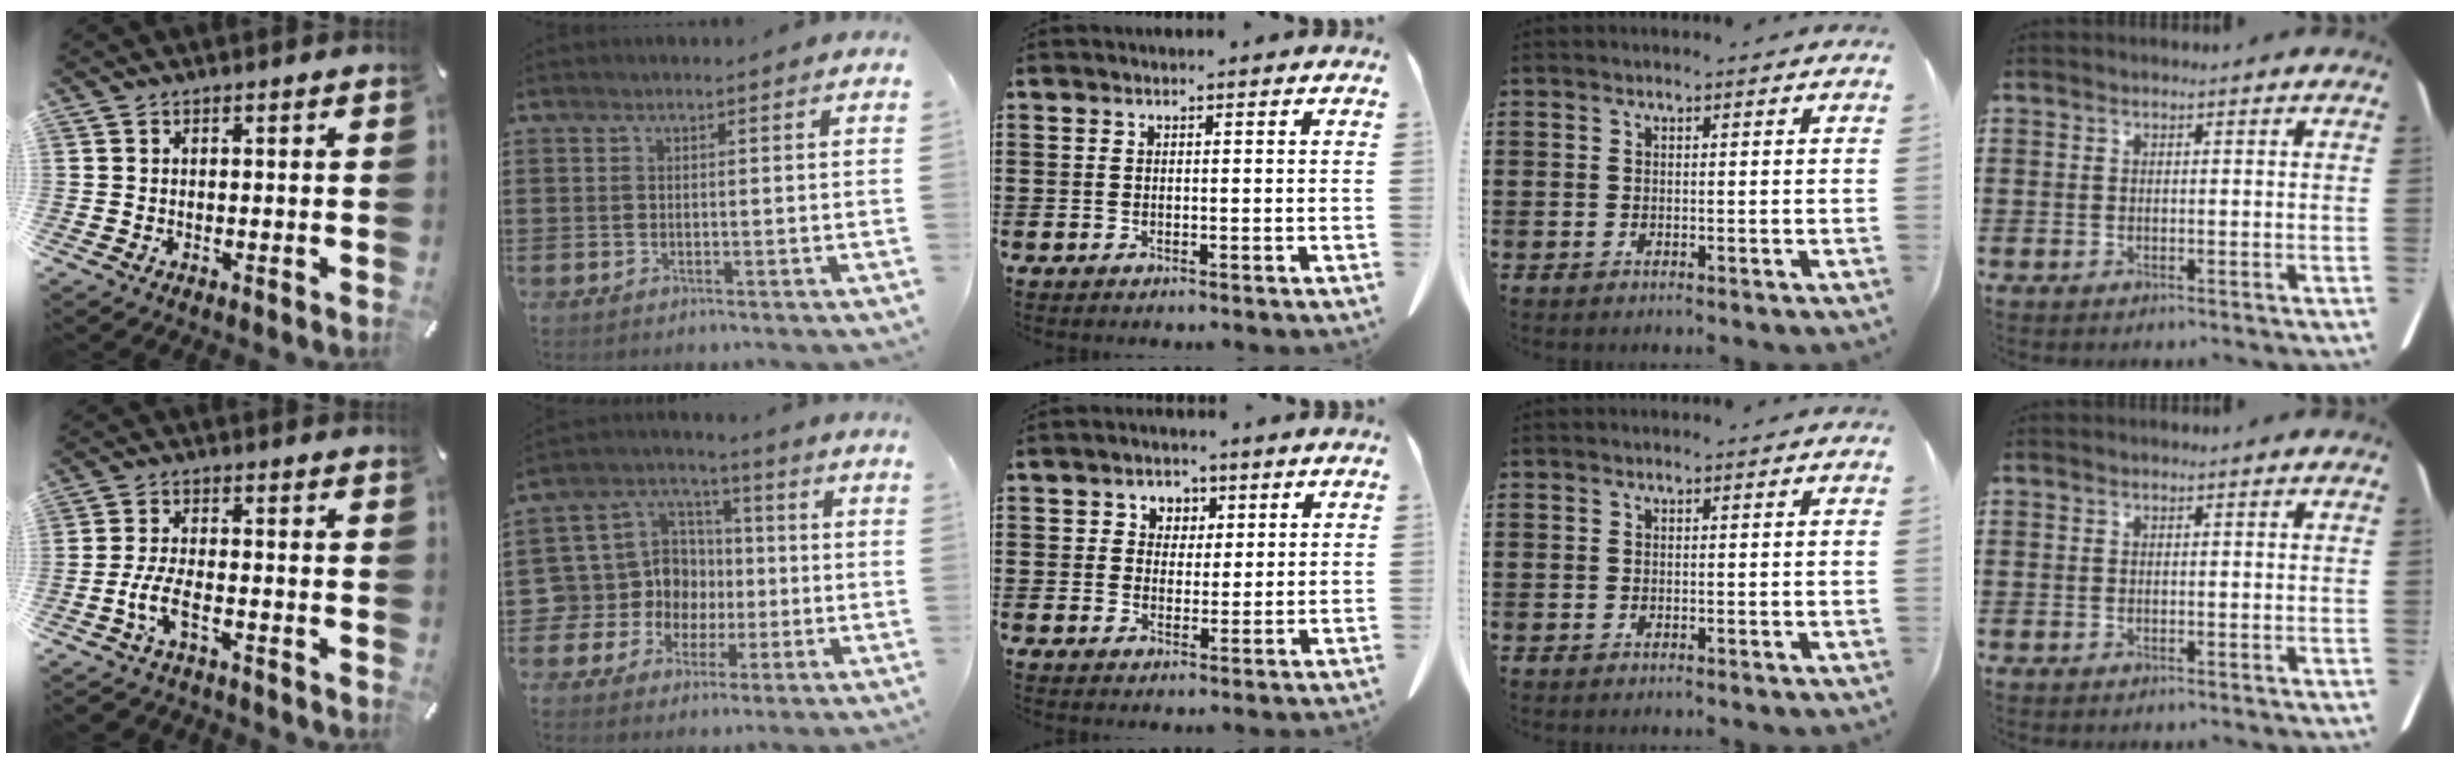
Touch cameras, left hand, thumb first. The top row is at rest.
{"thumb": {"total": 7.0, "force": [-3.7, 3.0, 5.2], "torque": [-0.116, 0.005, -0.068]}, "index": {"total": 10.1, "force": [-0.1, 9.7, 2.7], "torque": [-0.115, -0.004, 0.002]}, "middle": {"total": 3.3, "force": [1.6, 2.8, 0.4], "torque": [-0.018, 0.009, 0.025]}}